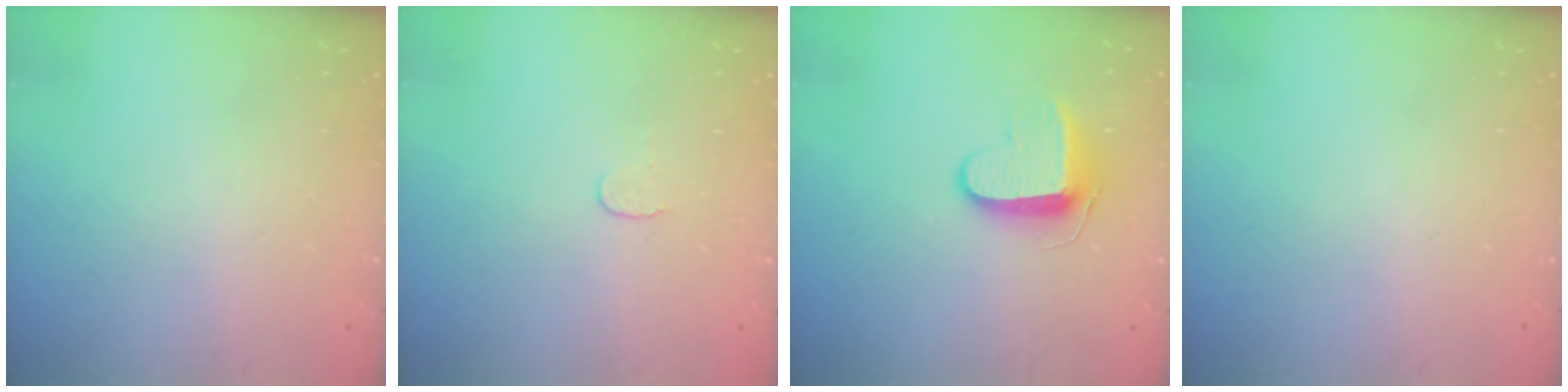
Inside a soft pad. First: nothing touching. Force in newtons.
{"total": 3.7, "press": 3.7, "slide": 0.3}
{"total": 8.9, "press": 8.9, "slide": 0.8}
{"total": 0.0}